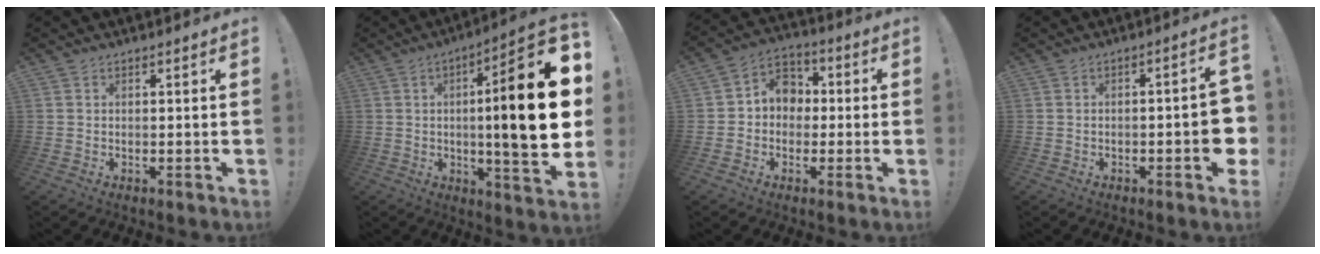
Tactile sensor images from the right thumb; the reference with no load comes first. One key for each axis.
{"total": 22.3, "fx": 1.5, "fy": 3.5, "fz": 22.0, "tx": -0.349, "ty": -0.008, "tz": 0.013}
{"total": 8.3, "fx": 0.1, "fy": 7.7, "fz": 3.3, "tx": -0.046, "ty": 0.014, "tz": 0.009}
{"total": 6.7, "fx": -1.6, "fy": 1.7, "fz": 6.2, "tx": -0.078, "ty": 0.004, "tz": -0.022}